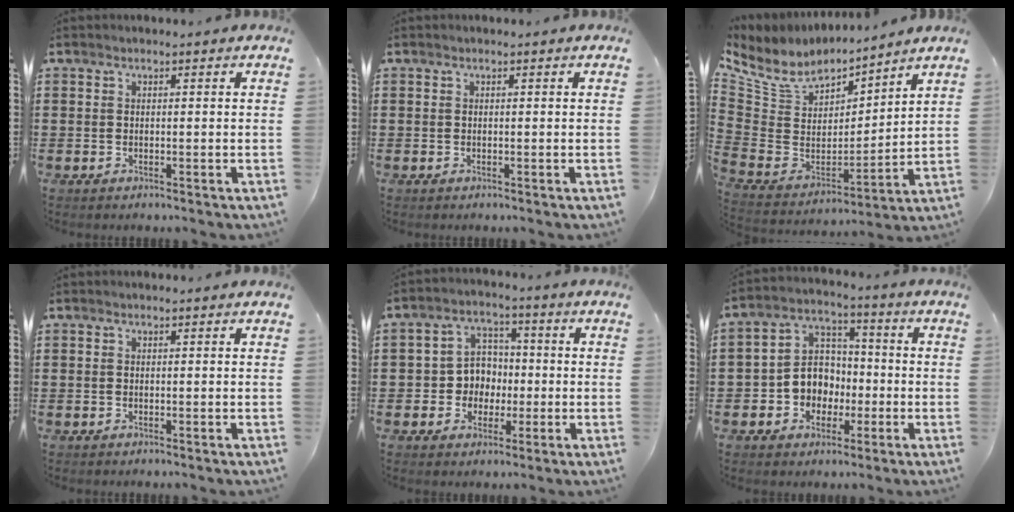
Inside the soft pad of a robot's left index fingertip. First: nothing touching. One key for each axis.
{"total": 0.0}
{"total": 7.5, "fx": 5.7, "fy": 4.2, "fz": 2.6, "tx": -0.089, "ty": -0.041, "tz": 0.101}
{"total": 0.0}
{"total": 5.5, "fx": -0.7, "fy": 5.2, "fz": 1.6, "tx": -0.050, "ty": 0.015, "tz": -0.014}
{"total": 6.8, "fx": -1.8, "fy": 6.2, "fz": 2.2, "tx": -0.066, "ty": 0.010, "tz": -0.035}